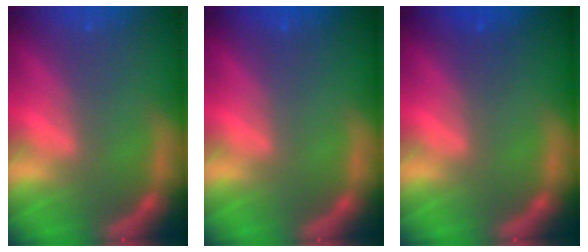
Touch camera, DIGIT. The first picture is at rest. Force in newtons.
{"total": 0.0}
{"total": 1.0}